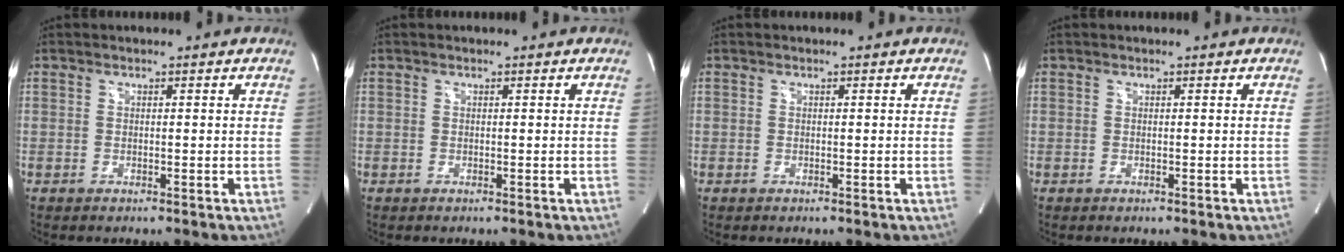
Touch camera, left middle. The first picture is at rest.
{"total": 0.0}
{"total": 0.0}
{"total": 0.0}